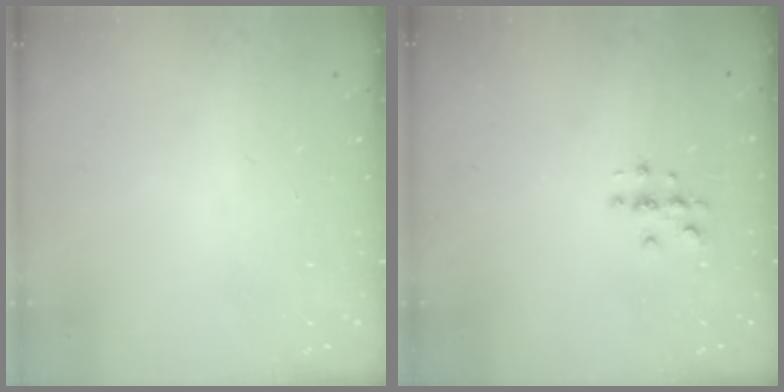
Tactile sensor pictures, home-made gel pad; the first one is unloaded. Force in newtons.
{"total": 2.7, "press": 2.7, "slide": 0.3}